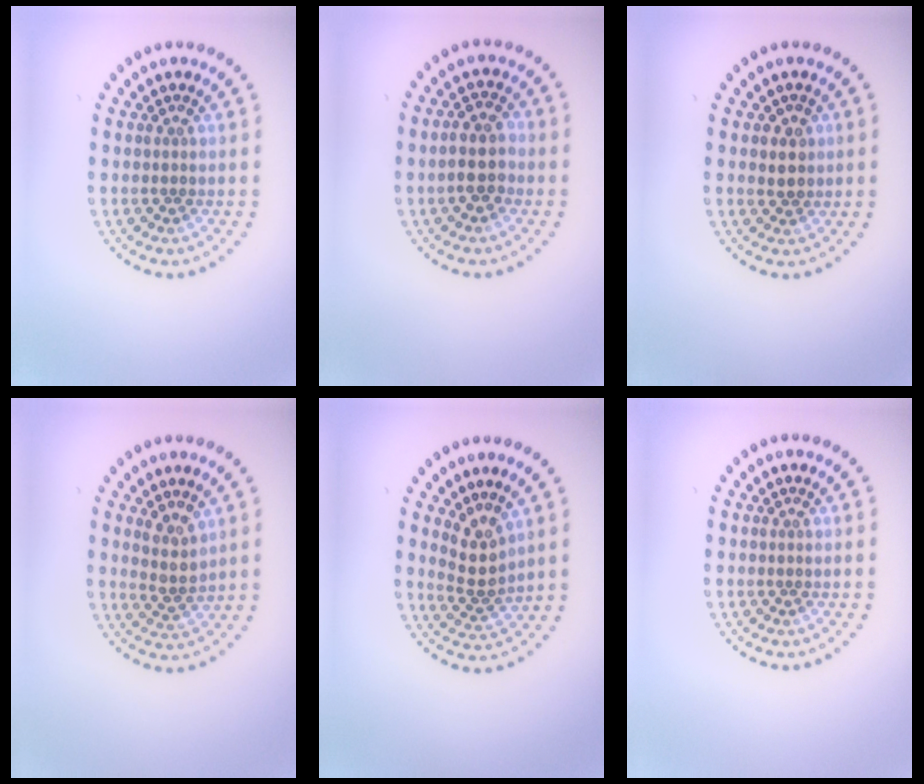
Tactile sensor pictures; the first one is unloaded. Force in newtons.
{"total": 2.9, "press": 2.7, "slide": 0.8}
{"total": 1.4, "press": 1.3, "slide": 0.5}
{"total": 2.2, "press": 1.9, "slide": 1.1}
{"total": 2.8, "press": 2.1, "slide": 1.9}
{"total": 0.0}